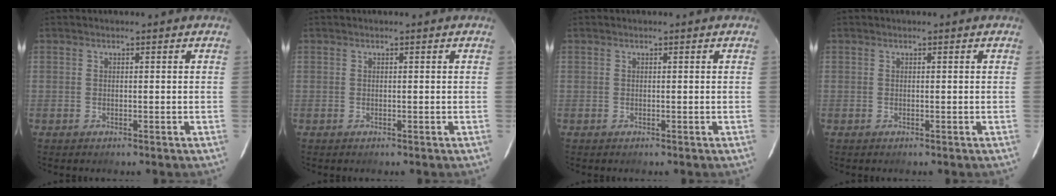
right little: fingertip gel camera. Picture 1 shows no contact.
{"total": 0.0}
{"total": 0.0}
{"total": 0.0}